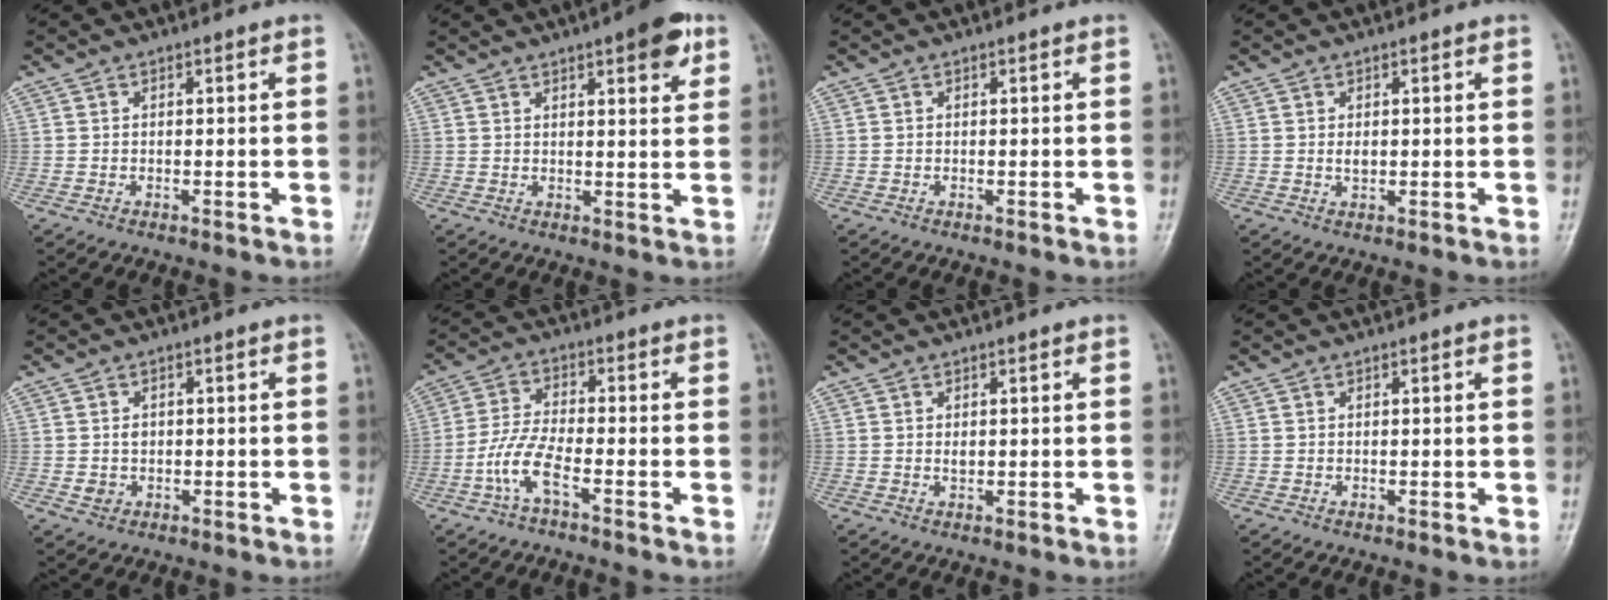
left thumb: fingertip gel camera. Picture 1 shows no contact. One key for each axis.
{"total": 7.4, "fx": 3.9, "fy": 2.3, "fz": 5.8, "tx": -0.059, "ty": -0.013, "tz": 0.045}
{"total": 0.0}
{"total": 1.3, "fx": 0.0, "fy": 0.9, "fz": 1.0, "tx": -0.011, "ty": -0.001, "tz": 0.001}
{"total": 2.5, "fx": -0.2, "fy": 2.2, "fz": 1.2, "tx": -0.009, "ty": 0.002, "tz": 0.001}
{"total": 6.4, "fx": -3.3, "fy": 1.6, "fz": 5.2, "tx": -0.128, "ty": 0.021, "tz": -0.072}
{"total": 0.9, "fx": 0.1, "fy": 0.6, "fz": 0.7, "tx": -0.007, "ty": -0.001, "tz": 0.003}
{"total": 0.0}